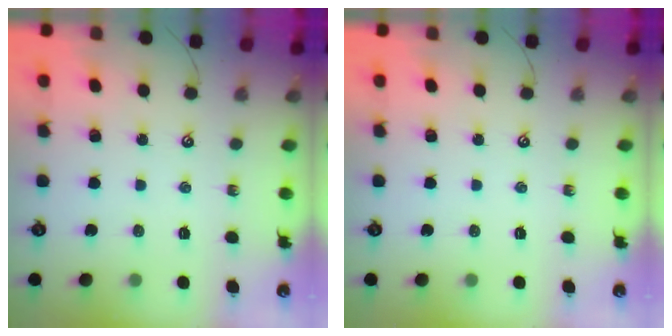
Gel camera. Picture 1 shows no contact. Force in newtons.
{"total": 0.0}